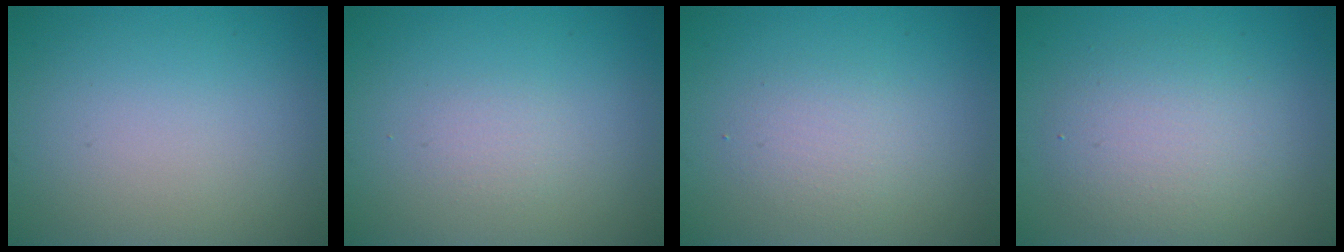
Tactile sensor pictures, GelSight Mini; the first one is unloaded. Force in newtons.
{"total": 0.9, "press": 0.9, "slide": 0.0}
{"total": 2.0, "press": 2.0, "slide": 0.1}
{"total": 4.3, "press": 4.3, "slide": 0.1}